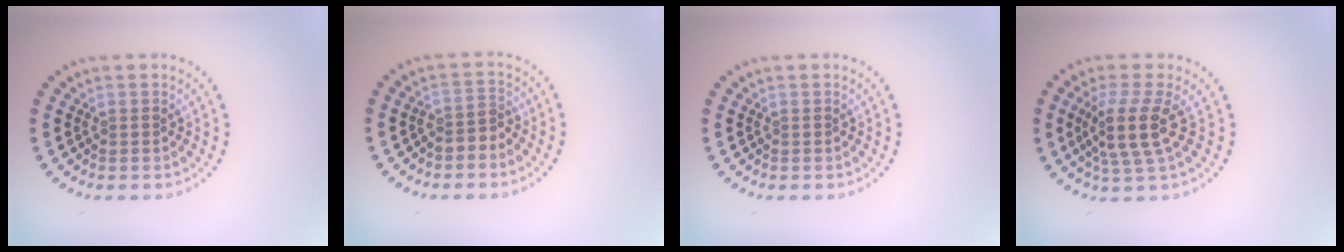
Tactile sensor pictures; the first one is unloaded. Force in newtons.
{"total": 1.6, "press": 1.3, "slide": 1.0}
{"total": 0.0}
{"total": 4.0, "press": 3.1, "slide": 2.5}